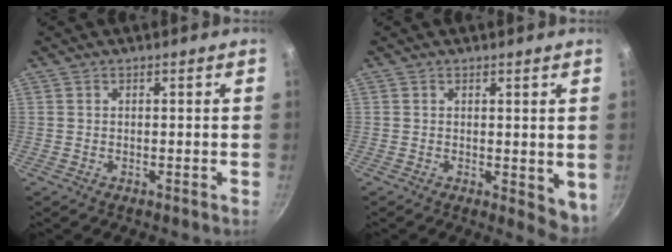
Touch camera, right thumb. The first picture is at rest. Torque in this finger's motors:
{"motor_torque": [-0.27, 0.53, -0.24, -0.03, 0.04]}